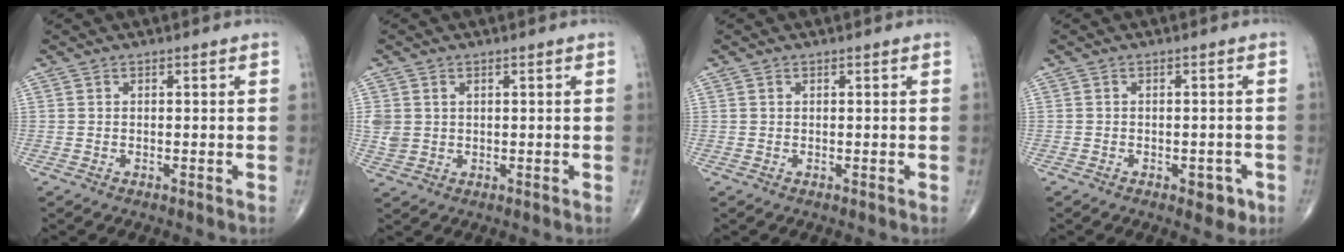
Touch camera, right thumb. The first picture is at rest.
{"total": 3.7, "force": [0.6, 3.1, 1.9], "torque": [-0.038, -0.001, 0.020]}
{"total": 0.0}
{"total": 3.4, "force": [-1.6, 2.0, 2.3], "torque": [-0.012, 0.004, -0.019]}